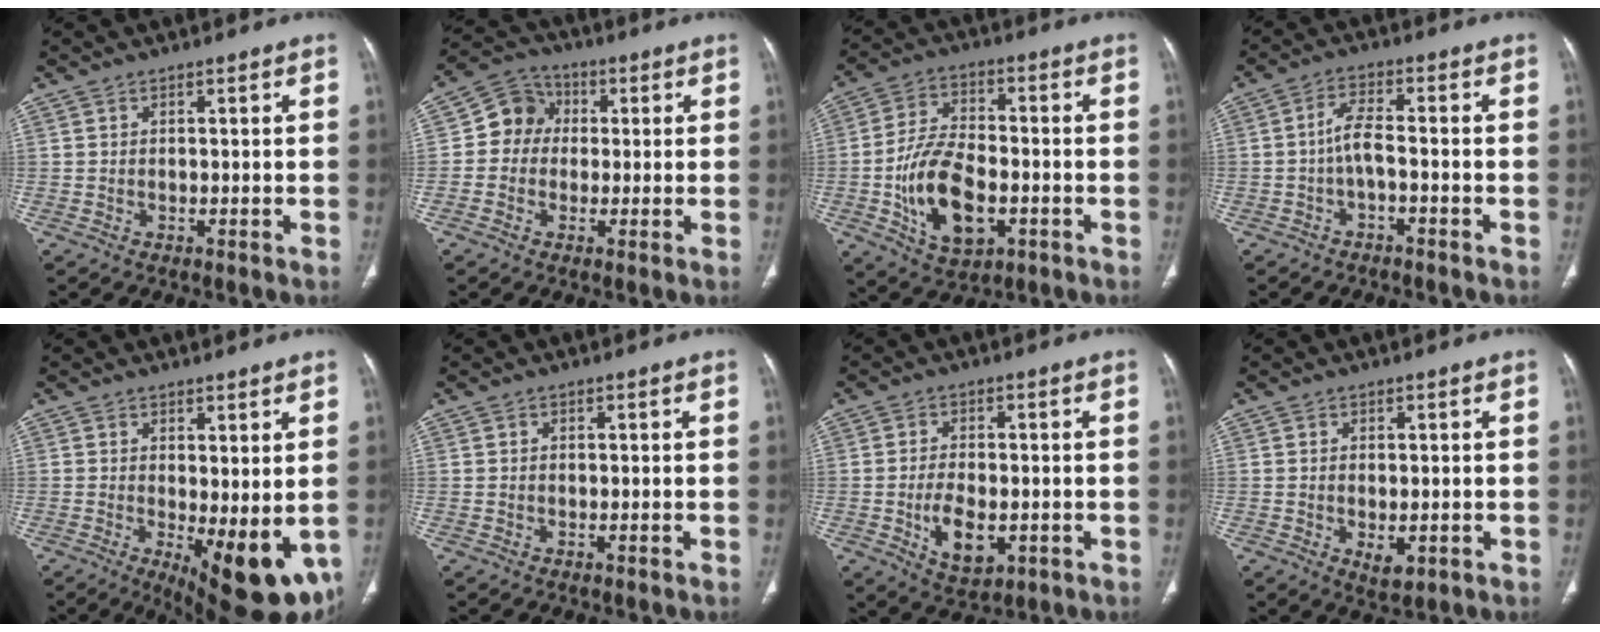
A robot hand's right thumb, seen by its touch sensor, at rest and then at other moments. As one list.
[{"total": 7.6, "force": [0.5, 6.8, 3.4], "torque": [-0.035, 0.020, -0.006]}, {"total": 14.6, "force": [-3.6, 8.3, 11.5], "torque": [-0.199, 0.011, -0.059]}, {"total": 4.0, "force": [-1.4, 1.5, 3.4], "torque": [-0.068, 0.026, -0.029]}, {"total": 12.4, "force": [-2.0, 4.5, 11.4], "torque": [-0.145, -0.027, -0.012]}, {"total": 0.0}, {"total": 8.0, "force": [-1.9, 4.5, 6.4], "torque": [-0.101, -0.002, -0.023]}, {"total": 3.7, "force": [-0.8, 2.0, 3.0], "torque": [-0.046, -0.009, -0.006]}]